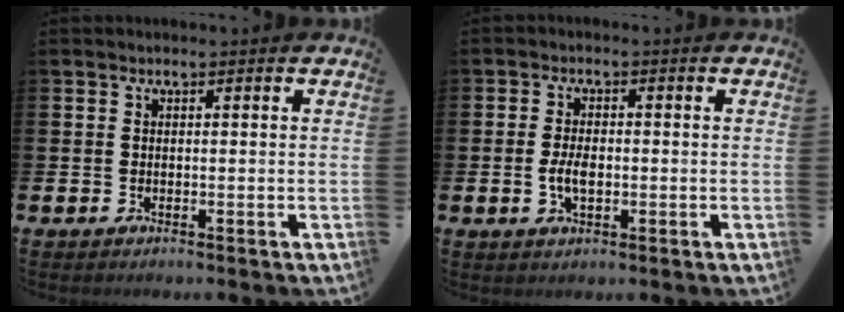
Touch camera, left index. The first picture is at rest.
{"total": 3.3, "force": [-0.4, 1.7, 2.8], "torque": [-0.044, 0.000, -0.009]}